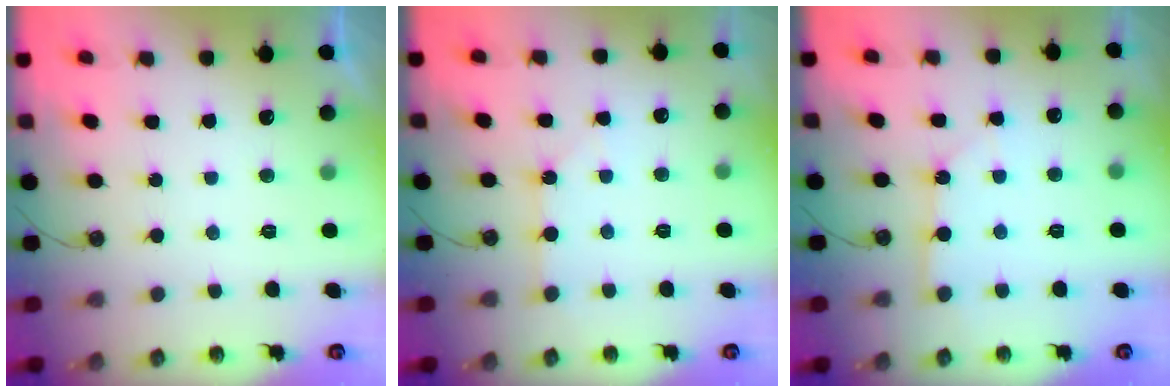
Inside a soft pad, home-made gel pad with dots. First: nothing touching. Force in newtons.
{"total": 0.9, "press": 0.8, "slide": 0.2}
{"total": 2.9, "press": 2.9, "slide": 0.3}